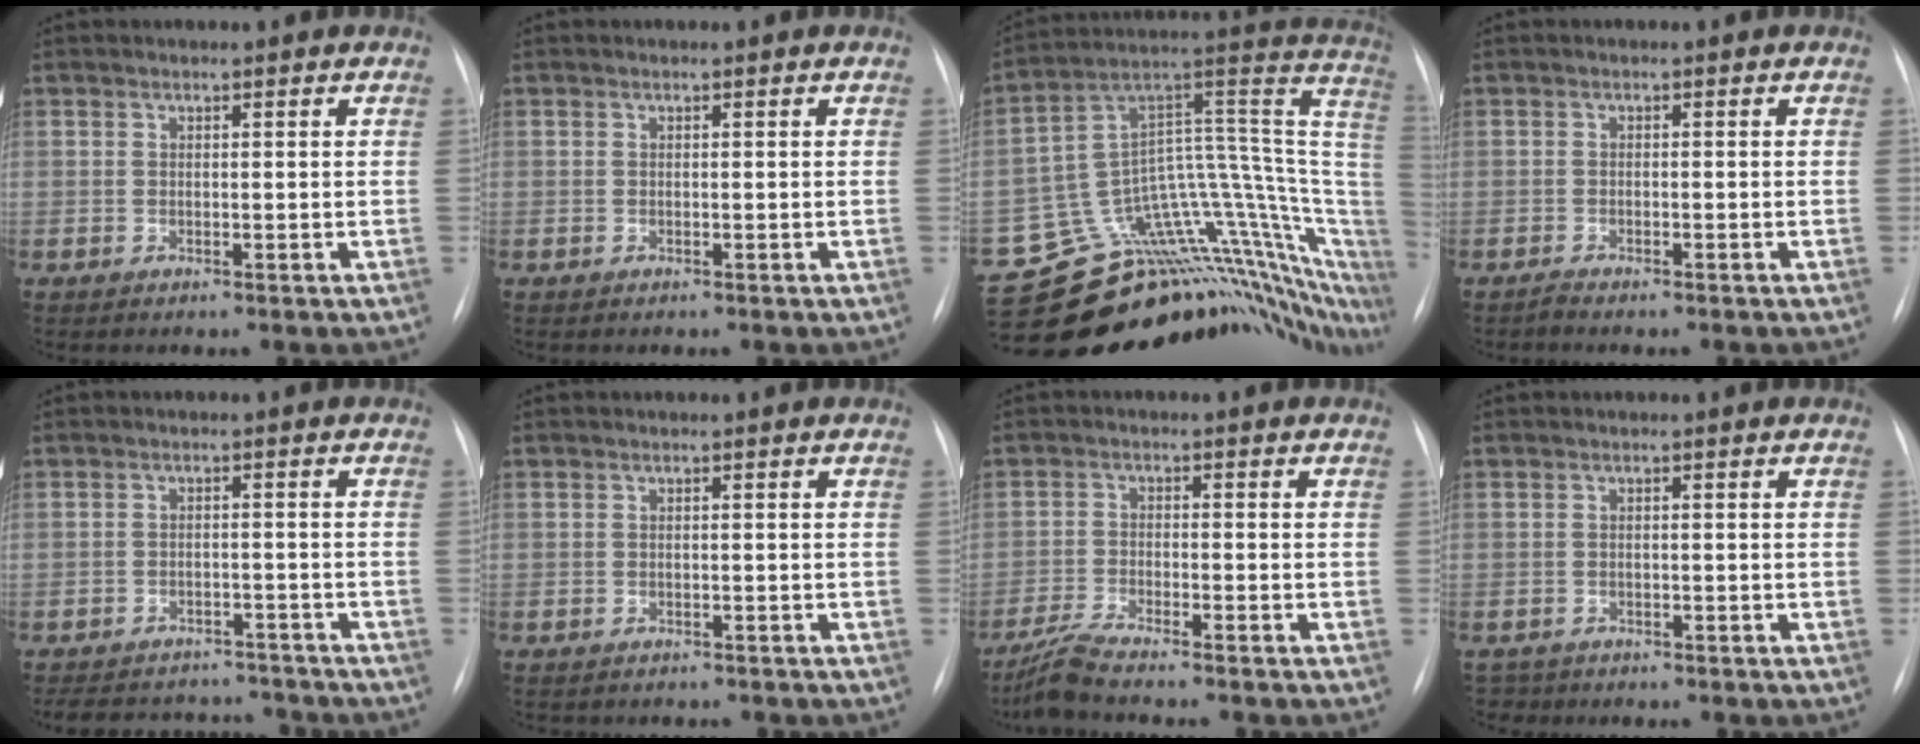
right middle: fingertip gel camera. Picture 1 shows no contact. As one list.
[{"total": 0.0}, {"total": 24.0, "force": [-19.8, 8.1, 10.9], "torque": [-0.062, 0.099, -0.261]}, {"total": 1.4, "force": [-1.3, 0.2, 0.6], "torque": [-0.015, -0.002, -0.018]}, {"total": 12.9, "force": [-11.7, 4.7, 3.0], "torque": [-0.056, 0.017, -0.148]}, {"total": 3.3, "force": [-2.9, 1.4, 0.8], "torque": [-0.012, -0.002, -0.032]}, {"total": 4.9, "force": [-4.4, -0.5, 2.0], "torque": [-0.049, -0.018, -0.089]}, {"total": 1.9, "force": [-1.5, 1.0, -0.5], "torque": [0.006, 0.000, -0.024]}]